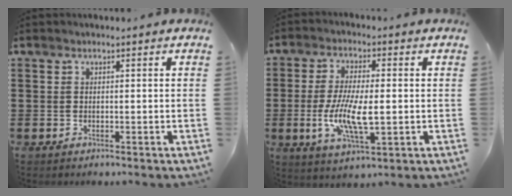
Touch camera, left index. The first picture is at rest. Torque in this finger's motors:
{"motor_torque": [2.14, 0.00, 0.49, 0.21]}